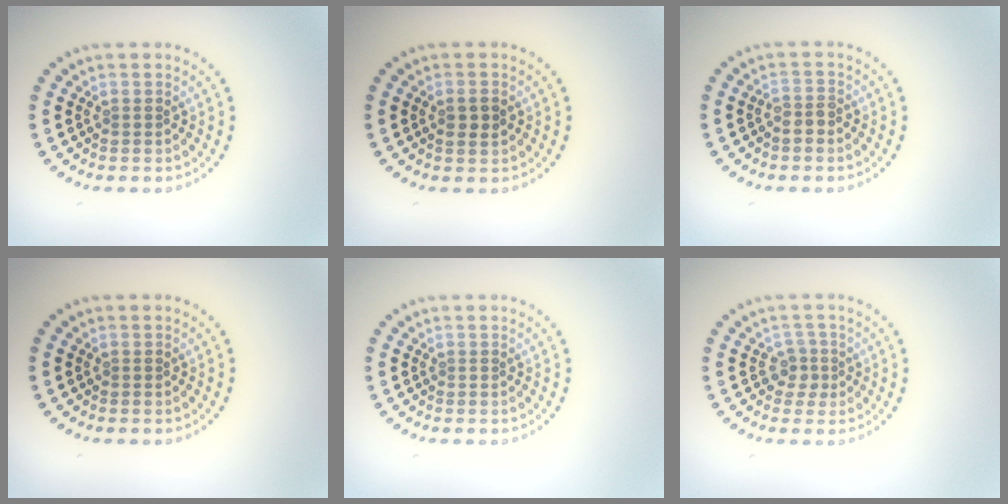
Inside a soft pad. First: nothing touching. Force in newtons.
{"total": 1.8, "press": 1.8, "slide": 0.2}
{"total": 1.7, "press": 1.3, "slide": 1.1}
{"total": 0.0}
{"total": 0.0}
{"total": 1.8, "press": 1.4, "slide": 1.2}